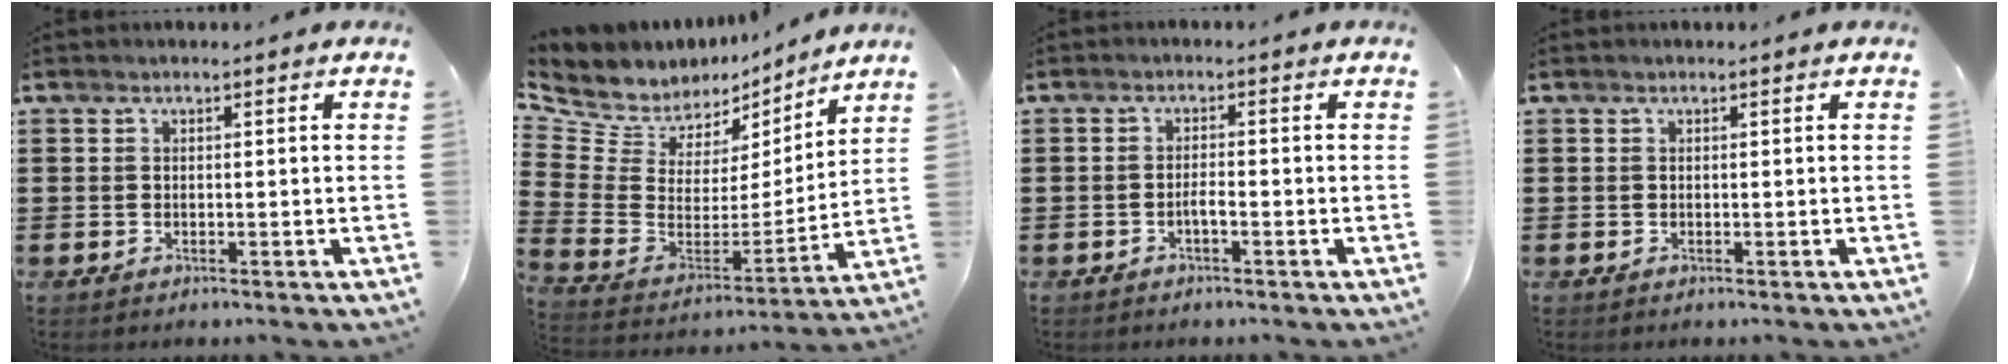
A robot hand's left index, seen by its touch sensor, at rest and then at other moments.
{"total": 7.2, "force": [6.0, 3.9, 1.3], "torque": [-0.072, -0.051, 0.108]}
{"total": 1.5, "force": [-0.8, 0.3, 1.3], "torque": [-0.025, 0.000, -0.014]}
{"total": 0.0}